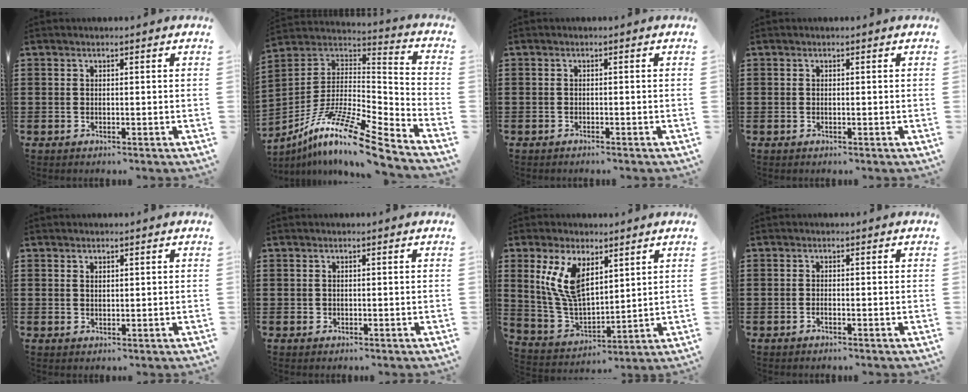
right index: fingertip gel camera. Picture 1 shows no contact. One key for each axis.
{"total": 13.6, "fx": -9.7, "fy": 1.5, "fz": 9.4, "tx": -0.184, "ty": 0.006, "tz": -0.186}
{"total": 0.6, "fx": -0.6, "fy": -0.1, "fz": 0.1, "tx": -0.005, "ty": -0.003, "tz": -0.012}
{"total": 0.0}
{"total": 0.9, "fx": 0.7, "fy": 0.5, "fz": 0.3, "tx": -0.006, "ty": 0.002, "tz": 0.014}
{"total": 0.5, "fx": 0.1, "fy": 0.5, "fz": 0.0, "tx": 0.000, "ty": 0.005, "tz": 0.002}
{"total": 10.1, "fx": 4.6, "fy": 5.0, "fz": 7.5, "tx": -0.171, "ty": -0.004, "tz": 0.085}
{"total": 0.6, "fx": -0.4, "fy": 0.1, "fz": 0.4, "tx": -0.009, "ty": -0.002, "tz": -0.008}